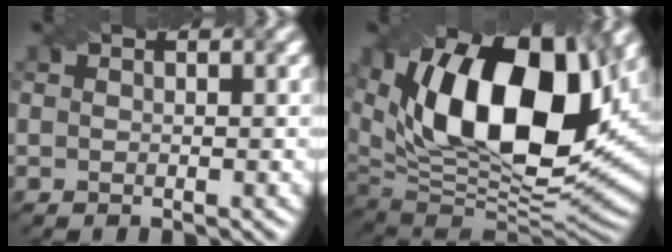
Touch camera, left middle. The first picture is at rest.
{"total": 17.4, "force": [5.0, 9.2, 13.9], "torque": [-0.223, 0.015, 0.087]}